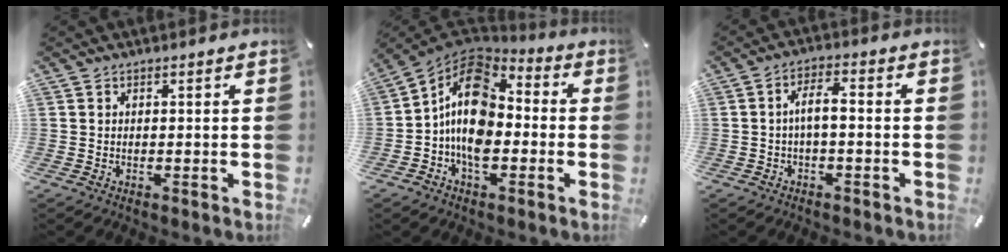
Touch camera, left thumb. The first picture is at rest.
{"total": 14.2, "force": [-2.2, 9.8, 10.0], "torque": [-0.184, 0.021, -0.043]}
{"total": 4.7, "force": [-0.7, 1.8, 4.2], "torque": [-0.085, 0.012, -0.018]}